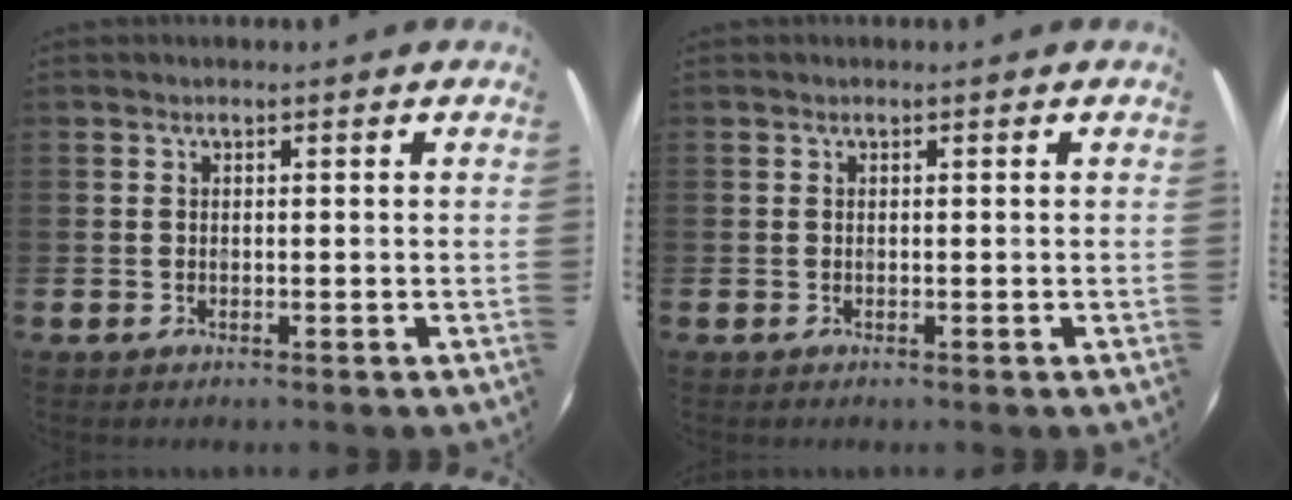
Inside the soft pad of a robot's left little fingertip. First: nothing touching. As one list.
[{"total": 0.0}]